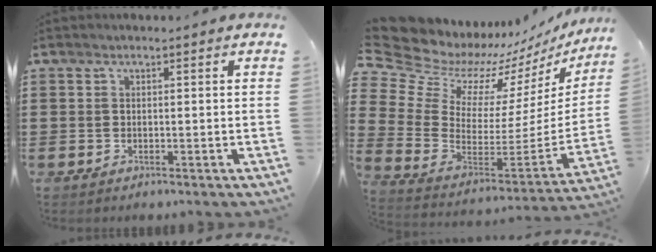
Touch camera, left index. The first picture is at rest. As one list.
[{"total": 8.4, "force": [7.2, 4.3, 0.8], "torque": [-0.080, -0.072, 0.124]}]